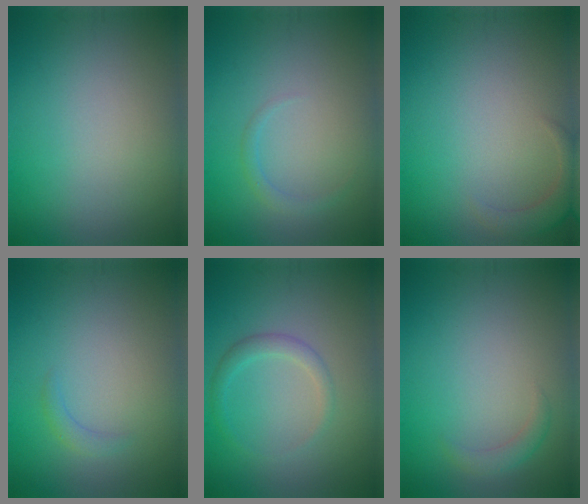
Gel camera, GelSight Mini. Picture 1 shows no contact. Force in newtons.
{"total": 1.0, "press": 1.0, "slide": 0.1}
{"total": 2.3, "press": 2.3, "slide": 0.4}
{"total": 1.0, "press": 1.0, "slide": 0.1}
{"total": 1.7, "press": 1.7, "slide": 0.1}
{"total": 1.3, "press": 1.3, "slide": 0.1}